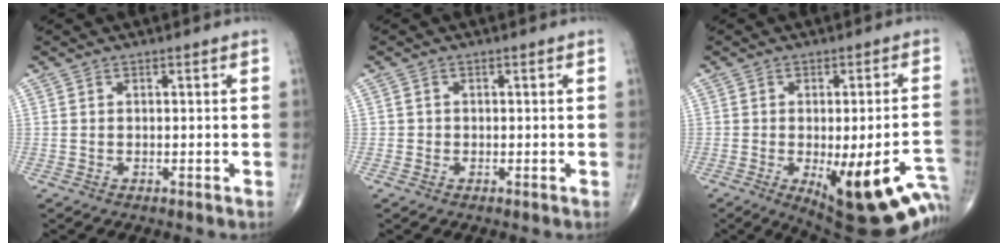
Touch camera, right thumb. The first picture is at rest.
{"total": 0.8, "force": [-0.2, 0.7, -0.1], "torque": [0.004, 0.005, -0.006]}
{"total": 22.3, "force": [-9.2, 7.7, 18.9], "torque": [-0.178, 0.015, -0.105]}